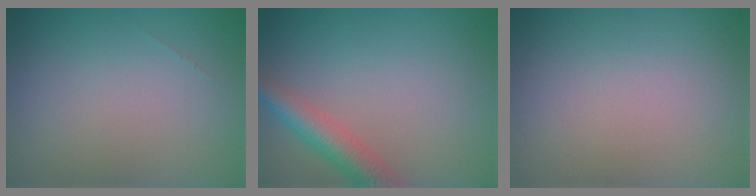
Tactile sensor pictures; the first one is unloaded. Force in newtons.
{"total": 4.0, "press": 4.0, "slide": 0.2}
{"total": 0.0}